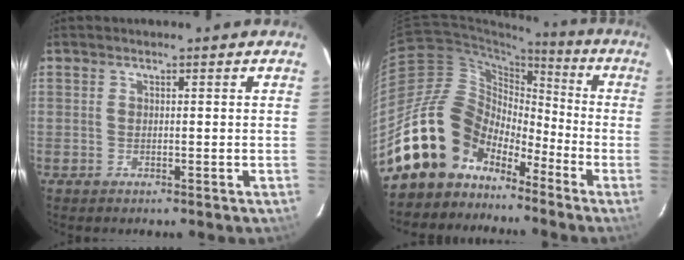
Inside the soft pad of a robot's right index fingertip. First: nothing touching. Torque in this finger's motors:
{"motor_torque": [0.30, -0.41, -0.02, -0.21]}